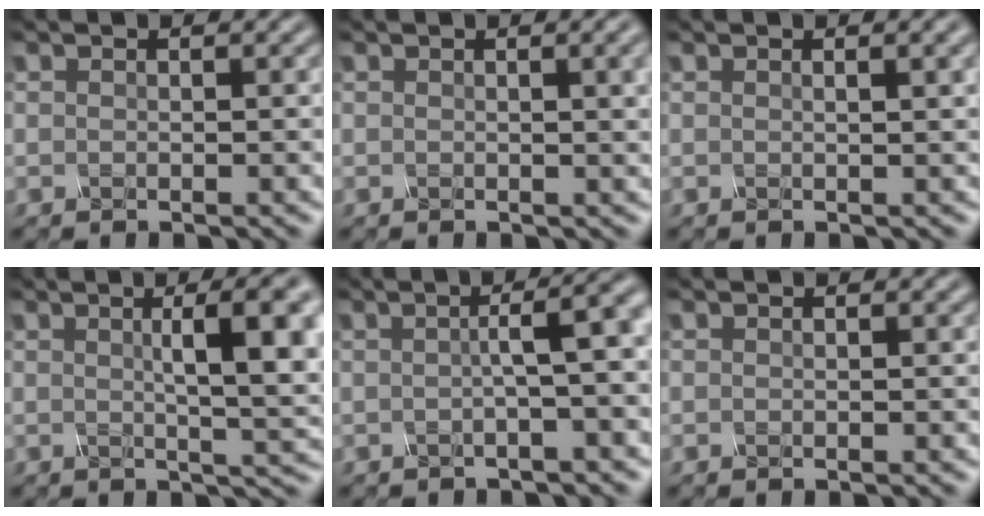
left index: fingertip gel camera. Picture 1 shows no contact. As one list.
[{"total": 3.4, "force": [0.7, 1.2, 3.1], "torque": [-0.024, 0.010, 0.008]}, {"total": 2.5, "force": [0.9, 0.9, 2.1], "torque": [-0.017, 0.006, 0.002]}, {"total": 8.6, "force": [1.8, 2.2, 8.2], "torque": [-0.082, 0.013, 0.024]}, {"total": 4.6, "force": [0.3, 1.1, 4.4], "torque": [-0.050, 0.017, -0.005]}, {"total": 0.0}]